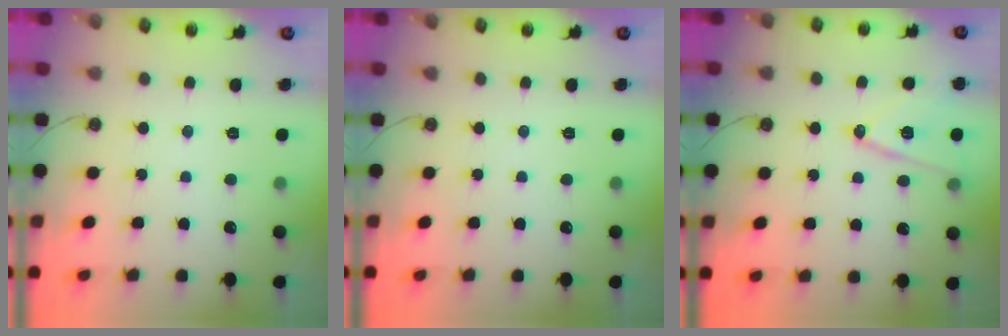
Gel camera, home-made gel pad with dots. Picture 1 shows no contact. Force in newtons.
{"total": 0.0}
{"total": 13.4, "press": 13.0, "slide": 3.5}